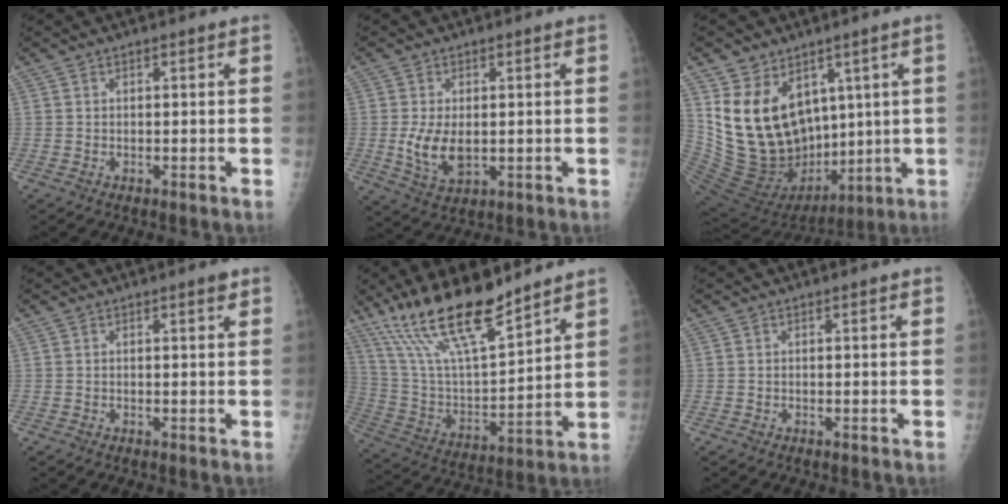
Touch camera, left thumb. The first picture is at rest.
{"total": 7.0, "force": [-0.3, 4.0, 5.7], "torque": [-0.100, -0.016, 0.001]}
{"total": 21.7, "force": [5.9, 14.7, 14.9], "torque": [-0.245, -0.034, 0.148]}
{"total": 0.8, "force": [0.6, 0.1, 0.6], "torque": [-0.009, -0.003, 0.007]}
{"total": 19.4, "force": [14.6, 4.5, 11.9], "torque": [-0.193, -0.069, 0.277]}
{"total": 0.0}